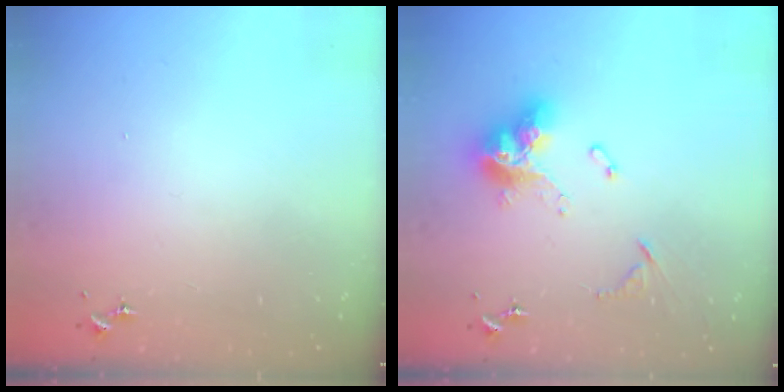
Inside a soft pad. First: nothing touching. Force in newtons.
{"total": 16.0, "press": 16.0, "slide": 1.4}